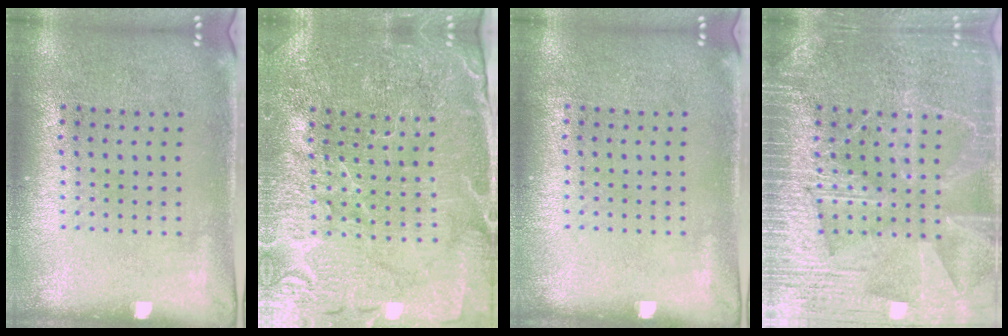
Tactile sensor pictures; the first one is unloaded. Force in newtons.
{"total": 4.1, "press": 4.0, "slide": 1.1}
{"total": 0.0}
{"total": 6.5, "press": 6.4, "slide": 0.9}